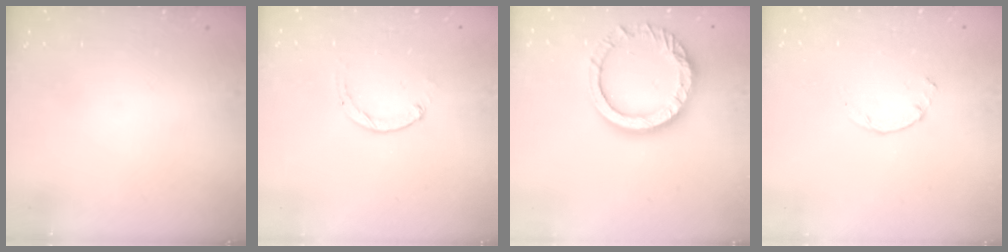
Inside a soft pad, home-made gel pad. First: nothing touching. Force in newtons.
{"total": 1.2, "press": 1.2, "slide": 0.3}
{"total": 13.9, "press": 13.9, "slide": 1.0}
{"total": 0.9, "press": 0.9, "slide": 0.3}